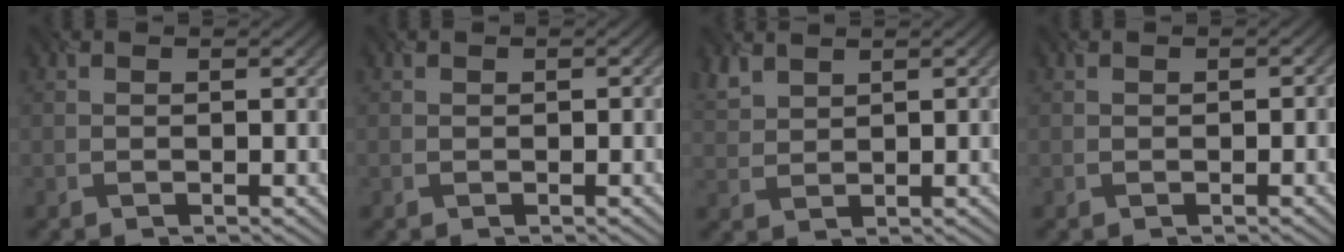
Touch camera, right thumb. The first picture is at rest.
{"total": 1.1, "force": [-0.3, 0.5, 0.9], "torque": [-0.010, 0.001, 0.000]}
{"total": 2.7, "force": [2.4, 0.8, 0.8], "torque": [-0.037, 0.010, 0.059]}
{"total": 1.0, "force": [-0.3, 0.9, 0.3], "torque": [-0.004, 0.003, 0.004]}